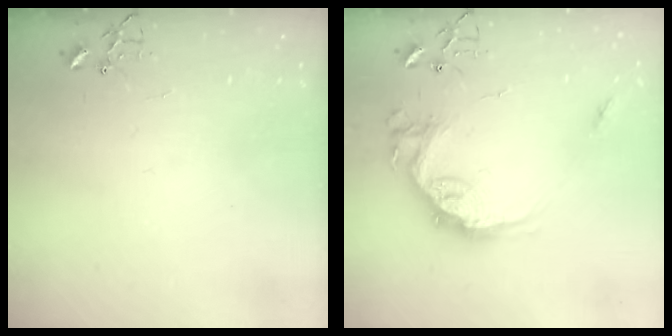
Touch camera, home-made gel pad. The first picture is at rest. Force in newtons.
{"total": 16.6, "press": 16.6, "slide": 0.9}